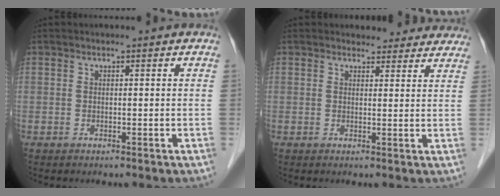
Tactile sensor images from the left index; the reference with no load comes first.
{"total": 6.5, "force": [6.1, 2.2, 0.5], "torque": [0.017, 0.003, 0.051]}